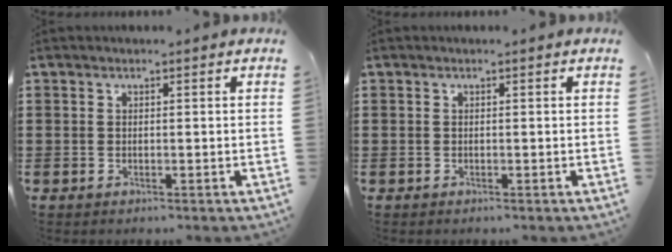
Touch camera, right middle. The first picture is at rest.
{"total": 0.0}